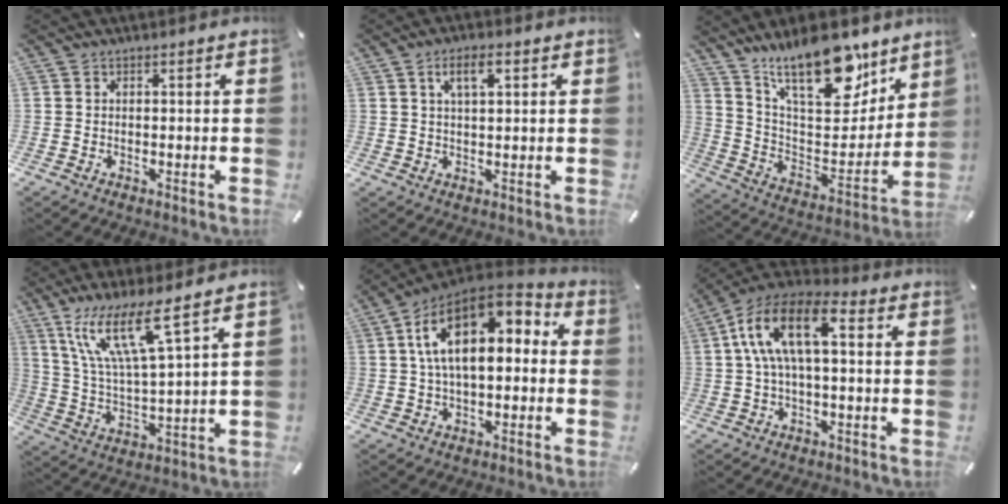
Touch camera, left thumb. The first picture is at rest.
{"total": 5.4, "force": [2.3, 2.2, 4.5], "torque": [-0.079, 0.001, 0.034]}
{"total": 21.4, "force": [16.6, 8.4, 10.6], "torque": [-0.176, -0.117, 0.290]}
{"total": 13.9, "force": [8.9, 1.7, 10.5], "torque": [-0.239, -0.036, 0.149]}
{"total": 14.5, "force": [4.1, 8.4, 11.0], "torque": [-0.200, -0.023, 0.073]}
{"total": 12.5, "force": [2.1, 6.2, 10.7], "torque": [-0.229, 0.002, 0.037]}